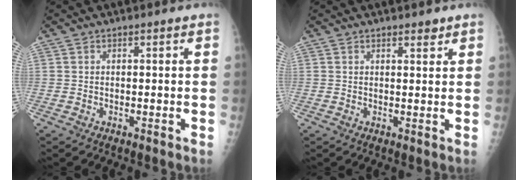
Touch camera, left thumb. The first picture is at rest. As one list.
[{"total": 1.6, "force": [1.3, 0.6, 0.8], "torque": [-0.004, -0.008, 0.018]}]